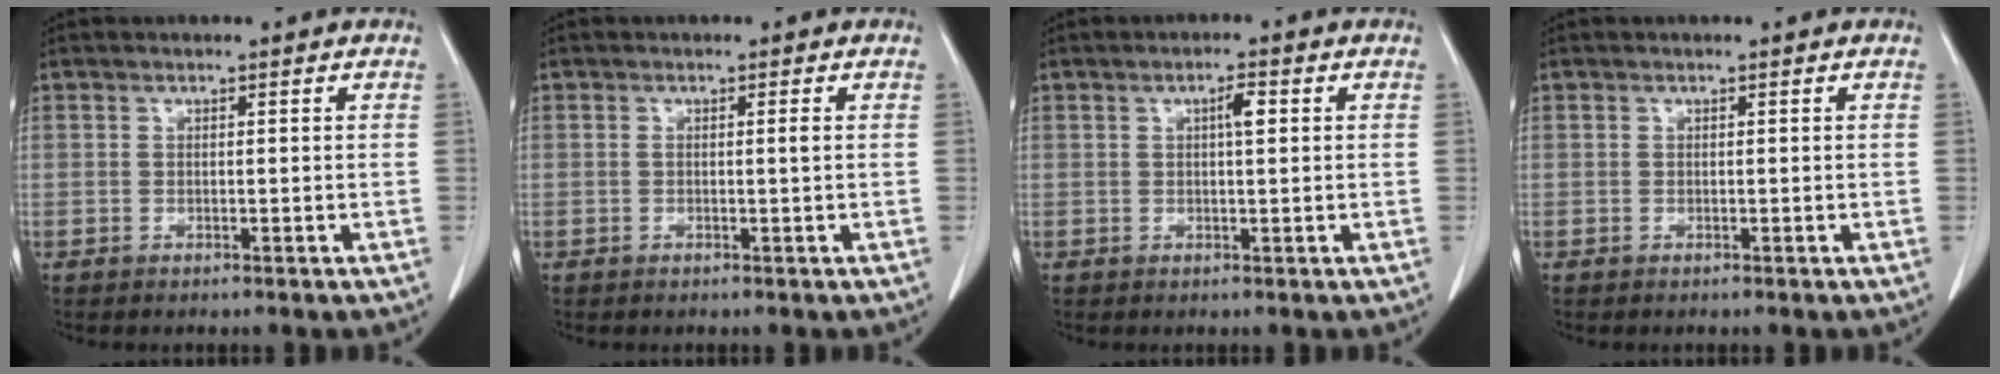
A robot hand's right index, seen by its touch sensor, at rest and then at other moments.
{"total": 0.8, "force": [0.0, -0.2, 0.8], "torque": [-0.013, -0.001, -0.001]}
{"total": 2.4, "force": [0.6, 0.4, 2.3], "torque": [-0.039, 0.003, 0.009]}
{"total": 0.0}